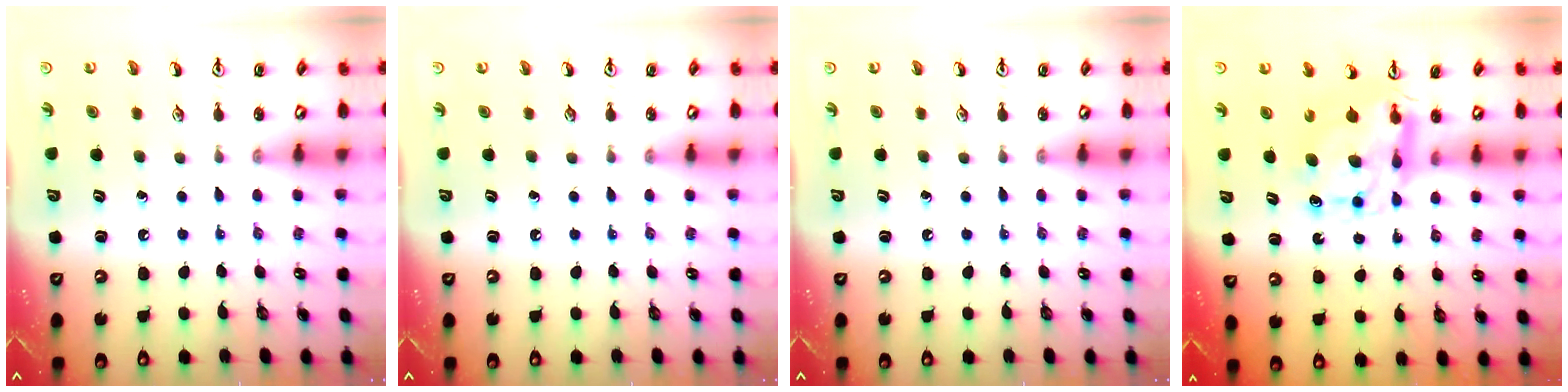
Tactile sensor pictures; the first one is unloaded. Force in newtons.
{"total": 0.0}
{"total": 0.0}
{"total": 9.0, "press": 8.9, "slide": 0.7}